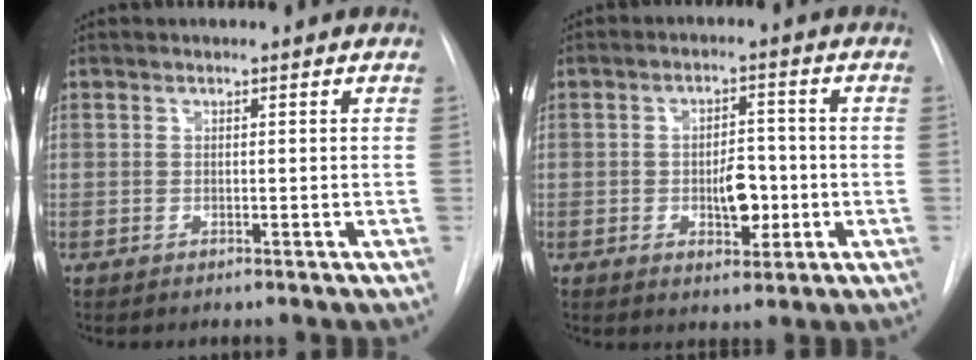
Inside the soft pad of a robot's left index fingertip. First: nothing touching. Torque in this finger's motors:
{"motor_torque": [0.63, -0.46, 0.12, 0.08]}